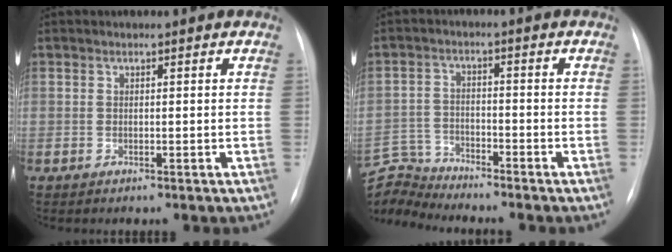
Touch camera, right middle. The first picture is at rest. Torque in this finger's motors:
{"motor_torque": [-0.36, -0.07, -0.15, -0.06]}